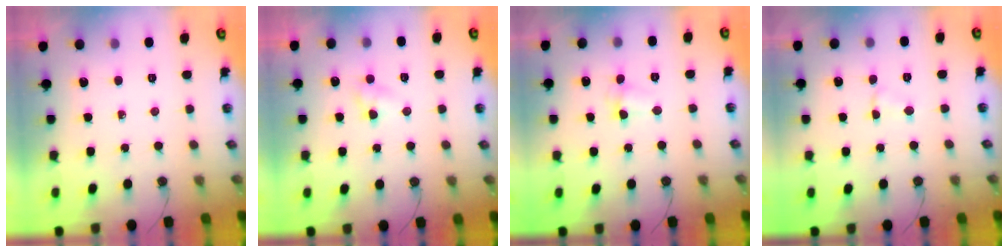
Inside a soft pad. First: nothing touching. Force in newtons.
{"total": 4.1, "press": 4.0, "slide": 0.5}
{"total": 3.4, "press": 3.3, "slide": 0.8}
{"total": 2.6, "press": 2.6, "slide": 0.3}